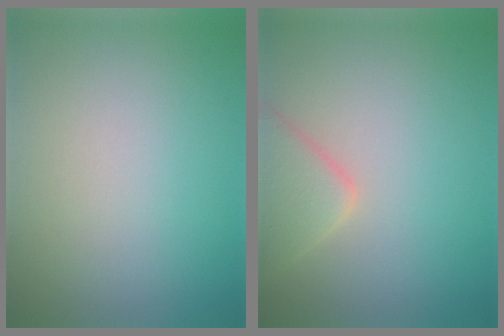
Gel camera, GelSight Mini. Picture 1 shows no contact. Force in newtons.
{"total": 3.5, "press": 3.5, "slide": 0.1}